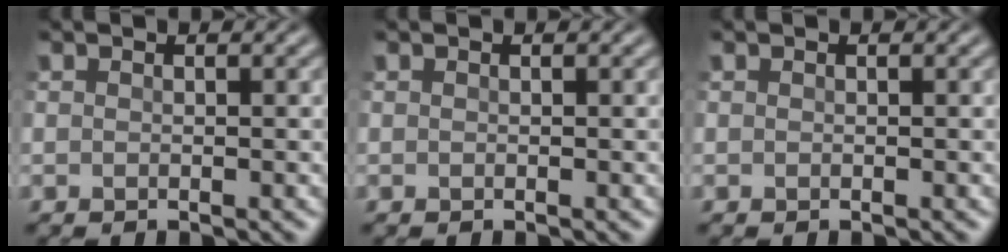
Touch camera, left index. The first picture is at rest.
{"total": 0.0}
{"total": 0.0}